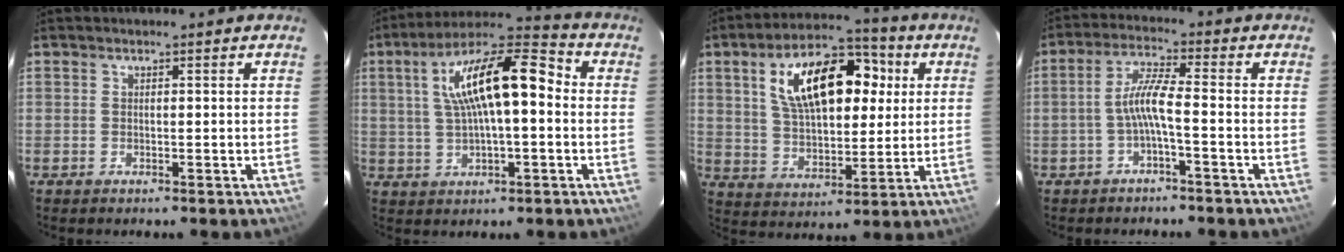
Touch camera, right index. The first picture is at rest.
{"total": 15.9, "force": [2.0, 5.2, 14.9], "torque": [-0.260, 0.033, 0.028]}
{"total": 18.0, "force": [5.5, 9.3, 14.4], "torque": [-0.255, 0.035, 0.094]}
{"total": 5.0, "force": [-1.9, 0.1, 4.7], "torque": [-0.104, 0.012, -0.035]}